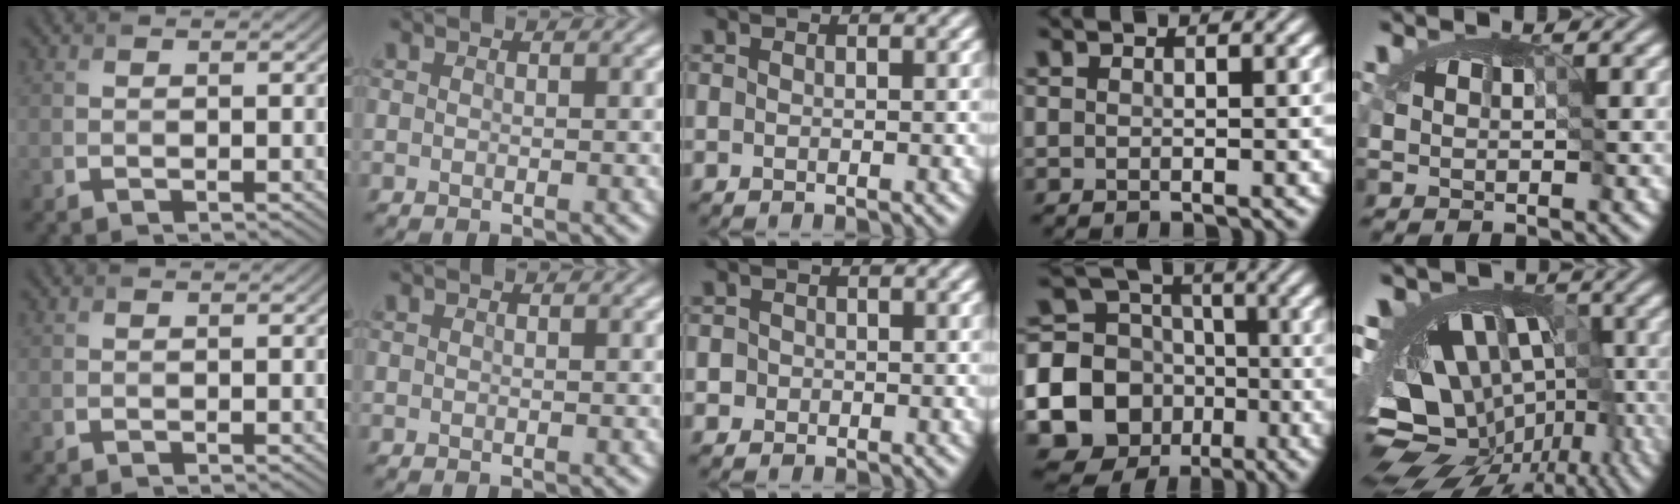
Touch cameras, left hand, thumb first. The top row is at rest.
{"middle": {"total": 0.8, "force": [0.0, 0.8, 0.1], "torque": [0.007, -0.002, -0.002]}, "ring": {"total": 20.3, "force": [-6.1, 18.8, 4.7], "torque": [-0.147, -0.039, -0.129]}, "little": {"total": 11.4, "force": [-5.8, 6.7, 7.2], "torque": [-0.065, -0.023, -0.089]}}